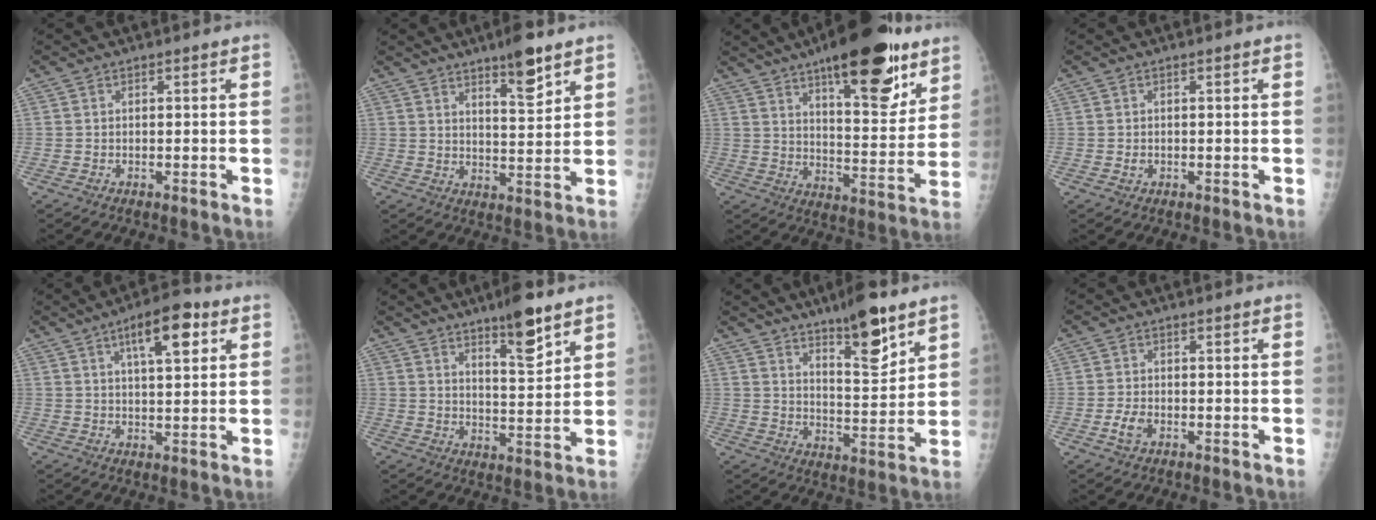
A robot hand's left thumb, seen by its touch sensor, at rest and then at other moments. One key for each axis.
{"total": 8.0, "fx": 5.5, "fy": 1.8, "fz": 5.5, "tx": -0.072, "ty": -0.039, "tz": 0.086}
{"total": 21.9, "fx": 13.3, "fy": 7.3, "fz": 15.7, "tx": -0.192, "ty": -0.065, "tz": 0.200}
{"total": 1.0, "fx": -0.2, "fy": 0.8, "fz": 0.6, "tx": -0.006, "ty": 0.000, "tz": -0.001}
{"total": 9.6, "fx": 4.4, "fy": 3.4, "fz": 7.9, "tx": -0.106, "ty": -0.007, "tz": 0.064}
{"total": 9.4, "fx": 6.4, "fy": 2.0, "fz": 6.6, "tx": -0.089, "ty": -0.044, "tz": 0.102}
{"total": 11.9, "fx": 7.9, "fy": 3.1, "fz": 8.3, "tx": -0.110, "ty": -0.058, "tz": 0.130}
{"total": 2.9, "fx": -1.2, "fy": 1.8, "fz": 2.0, "tx": -0.040, "ty": 0.007, "tz": -0.022}